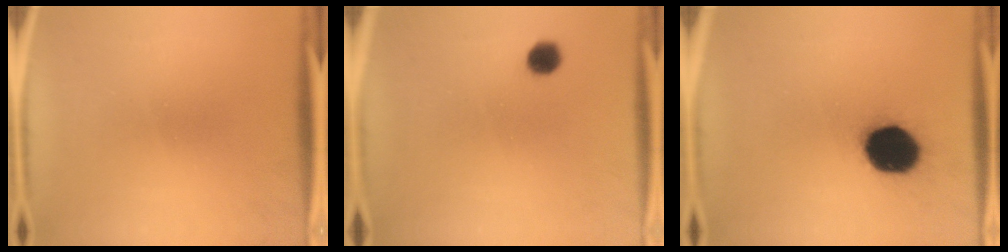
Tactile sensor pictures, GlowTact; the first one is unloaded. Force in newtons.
{"total": 3.1}
{"total": 18.0}